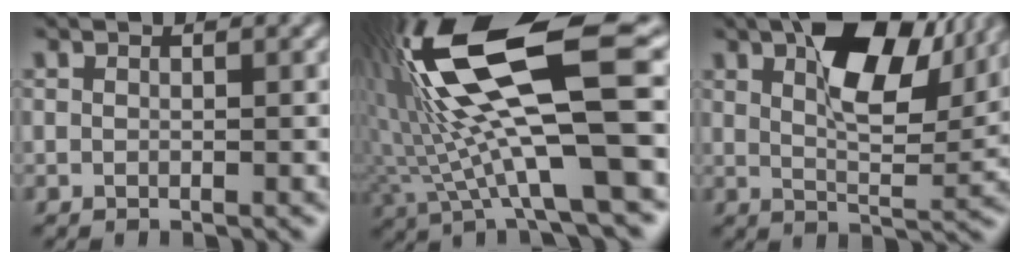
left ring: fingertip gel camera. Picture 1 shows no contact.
{"total": 14.4, "force": [2.4, 3.4, 13.8], "torque": [-0.270, 0.008, 0.047]}
{"total": 9.9, "force": [4.8, 4.0, 7.7], "torque": [-0.122, 0.012, 0.073]}